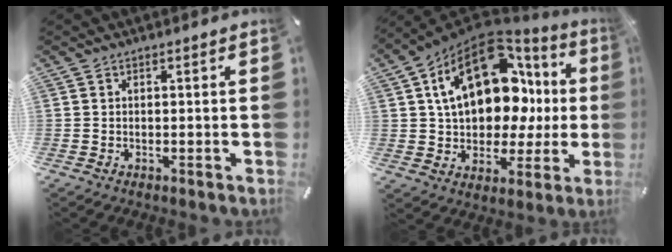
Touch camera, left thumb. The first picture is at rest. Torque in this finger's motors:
{"motor_torque": [2.49, 2.51, 1.74, -1.03, 0.67]}